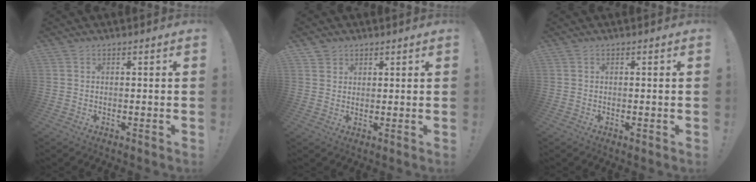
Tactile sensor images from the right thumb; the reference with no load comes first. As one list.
[{"total": 2.7, "force": [1.8, 2.0, 0.1], "torque": [0.006, -0.010, 0.031]}, {"total": 0.8, "force": [-0.4, 0.0, 0.7], "torque": [-0.012, 0.000, -0.006]}]